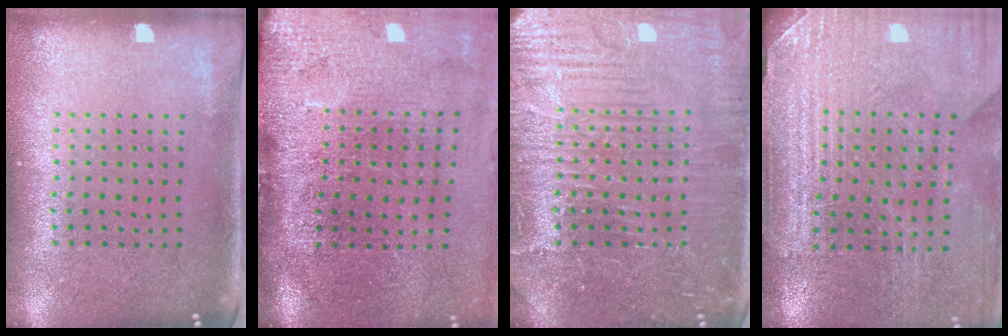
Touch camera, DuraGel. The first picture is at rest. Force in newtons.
{"total": 4.8, "press": 3.7, "slide": 3.0}
{"total": 4.5, "press": 4.5, "slide": 0.6}
{"total": 3.4, "press": 3.4, "slide": 0.3}